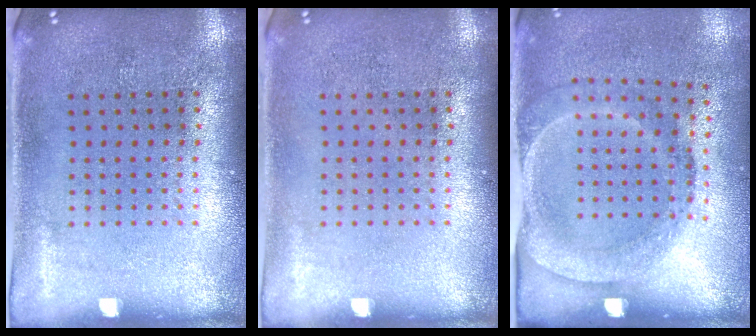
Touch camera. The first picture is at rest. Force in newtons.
{"total": 0.0}
{"total": 1.8, "press": 1.2, "slide": 1.4}